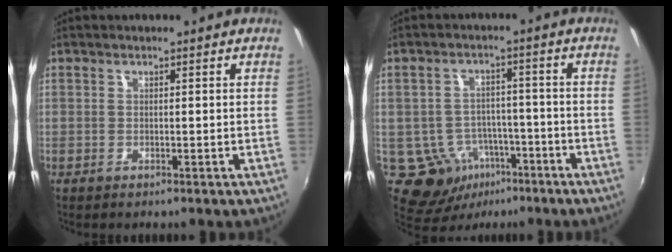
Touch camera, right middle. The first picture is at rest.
{"total": 9.2, "force": [-4.5, 7.4, 3.2], "torque": [-0.068, 0.013, -0.049]}